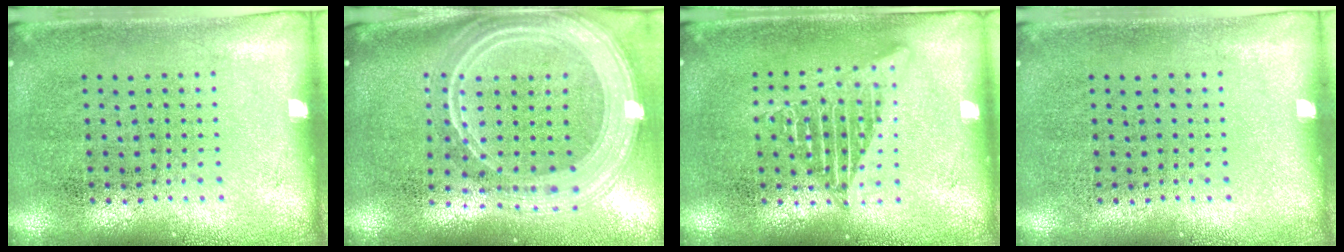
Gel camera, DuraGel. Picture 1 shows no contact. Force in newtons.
{"total": 2.9, "press": 2.4, "slide": 1.6}
{"total": 1.7, "press": 1.7, "slide": 0.2}
{"total": 0.0}